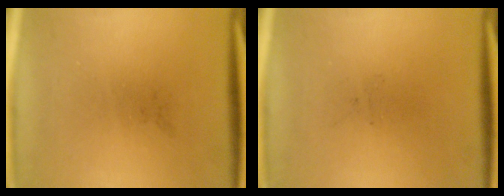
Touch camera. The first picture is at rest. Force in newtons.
{"total": 0.0}